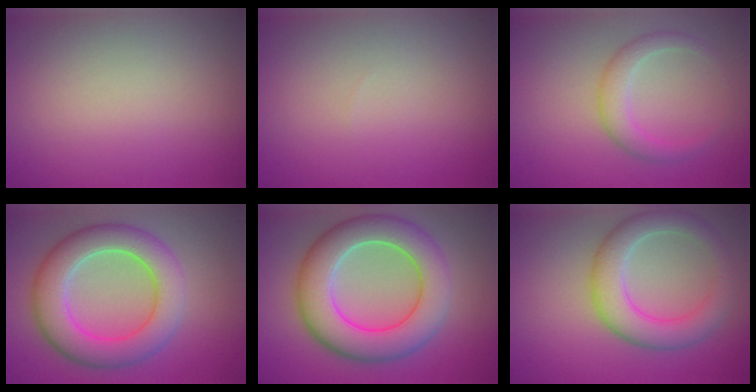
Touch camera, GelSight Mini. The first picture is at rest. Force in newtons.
{"total": 0.0}
{"total": 2.6, "press": 2.6, "slide": 0.1}
{"total": 7.6, "press": 7.6, "slide": 0.5}
{"total": 9.0, "press": 9.0, "slide": 0.5}
{"total": 5.2, "press": 5.2, "slide": 0.2}